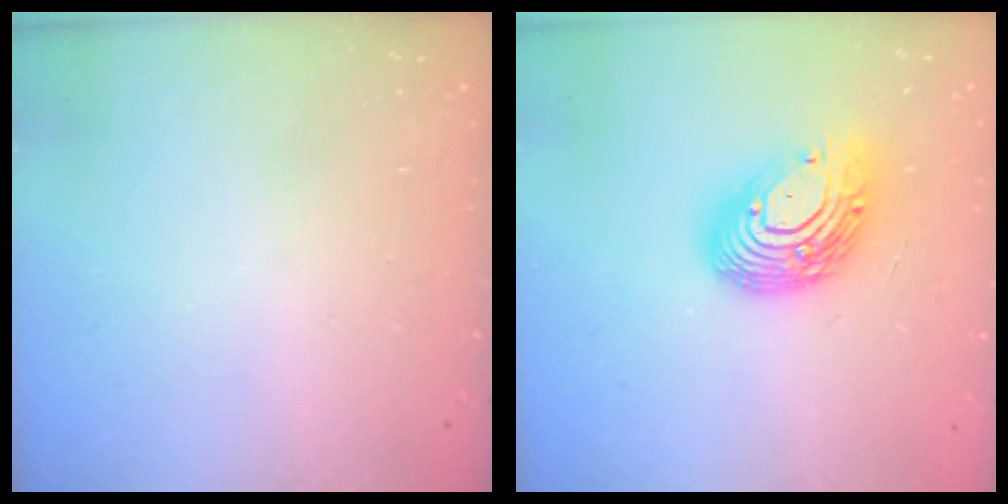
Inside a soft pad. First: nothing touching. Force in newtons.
{"total": 16.4, "press": 16.4, "slide": 1.2}